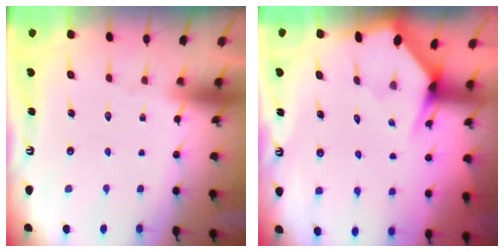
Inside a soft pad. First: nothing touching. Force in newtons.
{"total": 2.8, "press": 2.8, "slide": 0.3}